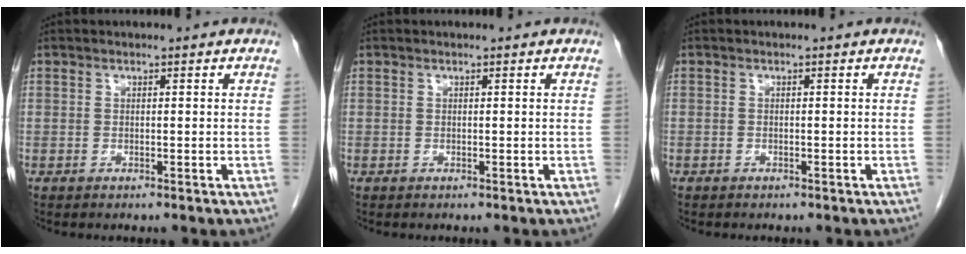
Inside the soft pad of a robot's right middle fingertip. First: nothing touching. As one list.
[{"total": 0.0}, {"total": 0.5, "force": [-0.4, 0.3, 0.1], "torque": [-0.009, 0.001, -0.008]}]